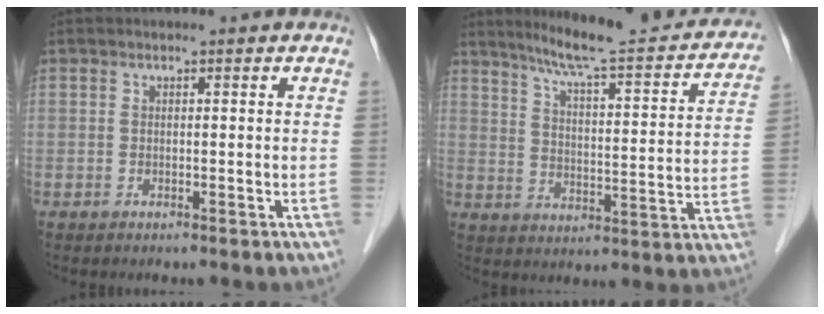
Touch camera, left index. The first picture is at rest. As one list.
[{"total": 20.6, "force": [18.1, 2.3, 9.5], "torque": [-0.130, -0.018, 0.236]}]